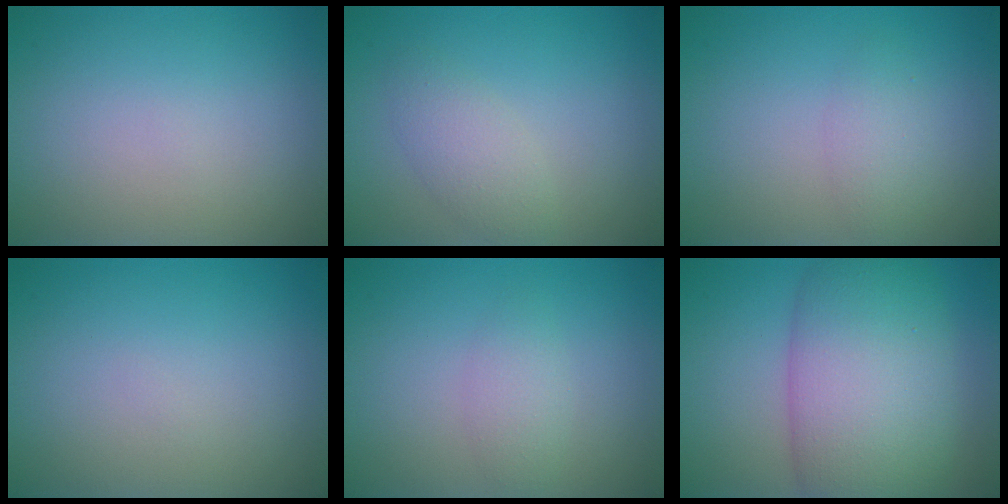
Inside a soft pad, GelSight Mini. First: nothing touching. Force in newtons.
{"total": 2.4, "press": 2.4, "slide": 0.1}
{"total": 1.8, "press": 1.8, "slide": 0.2}
{"total": 0.0}
{"total": 1.7, "press": 1.7, "slide": 0.1}
{"total": 11.2, "press": 11.2, "slide": 0.4}